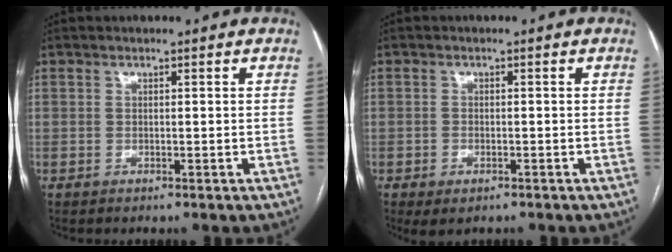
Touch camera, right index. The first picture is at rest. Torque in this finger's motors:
{"motor_torque": [0.47, -0.57, 0.08, -0.01]}